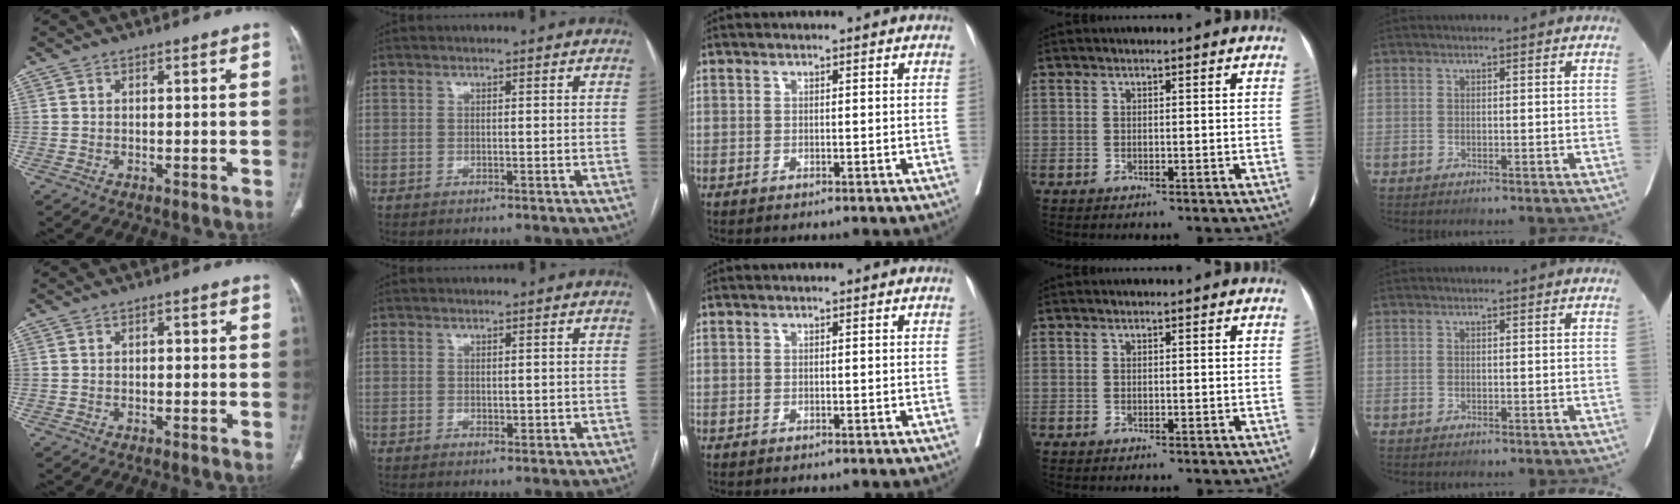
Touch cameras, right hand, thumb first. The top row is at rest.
{"thumb": {"total": 1.0, "force": [0.1, 0.7, 0.8], "torque": [-0.008, 0.003, -0.002]}, "index": {"total": 1.3, "force": [0.0, 1.0, 0.9], "torque": [-0.010, -0.001, 0.004]}}